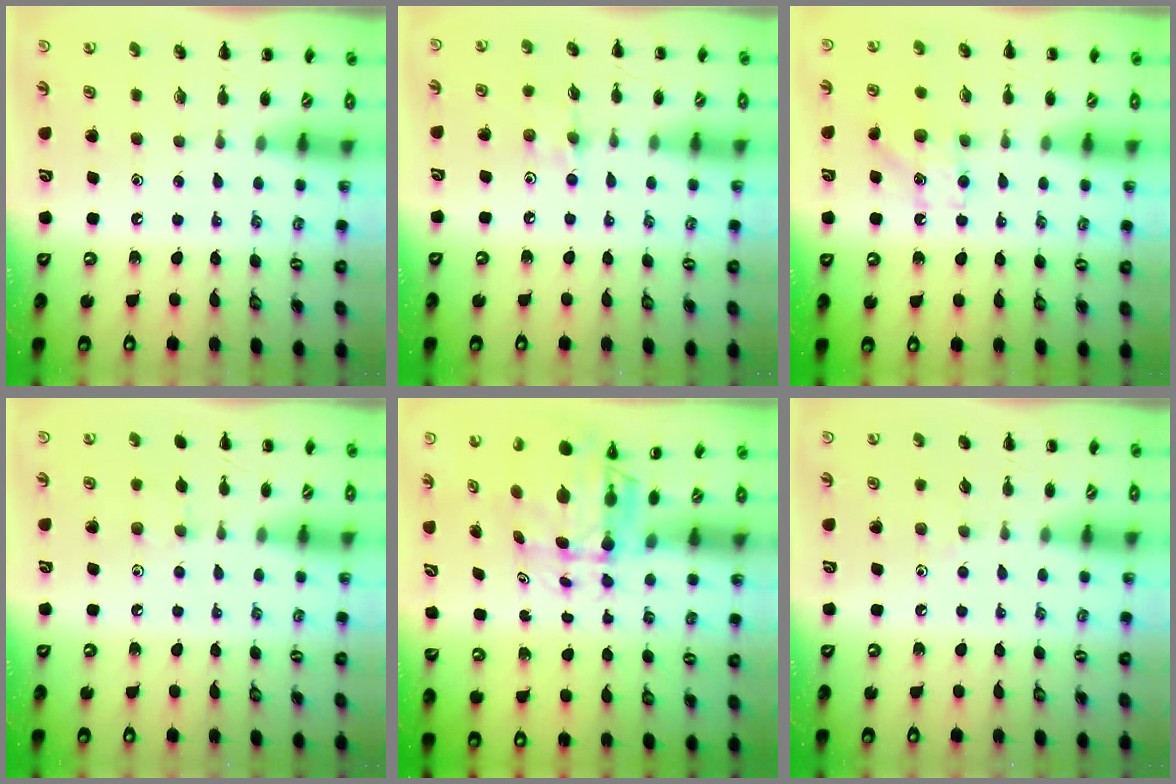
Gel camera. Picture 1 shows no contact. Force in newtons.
{"total": 5.9, "press": 5.7, "slide": 1.6}
{"total": 6.8, "press": 6.8, "slide": 1.0}
{"total": 5.2, "press": 4.9, "slide": 1.6}
{"total": 5.6, "press": 5.2, "slide": 1.9}
{"total": 3.5, "press": 3.3, "slide": 1.2}